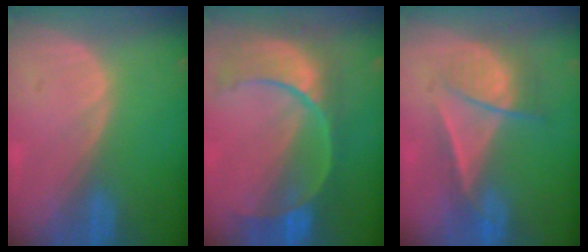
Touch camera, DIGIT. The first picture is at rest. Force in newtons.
{"total": 11.1, "press": 9.4, "slide": 6.0}
{"total": 6.7, "press": 6.1, "slide": 2.9}